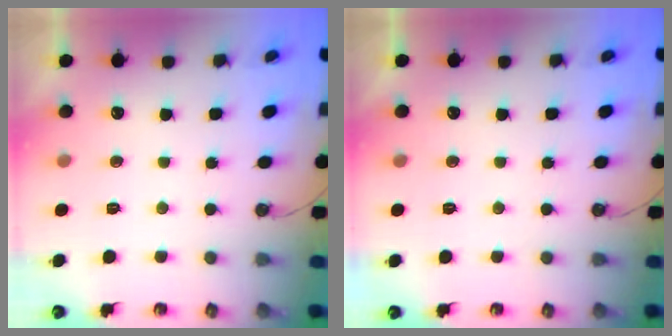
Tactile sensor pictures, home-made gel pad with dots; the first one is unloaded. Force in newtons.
{"total": 0.0}